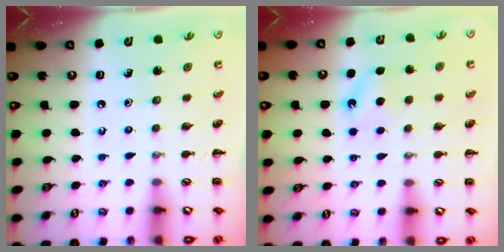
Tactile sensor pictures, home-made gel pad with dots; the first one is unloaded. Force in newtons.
{"total": 5.2, "press": 5.0, "slide": 1.6}